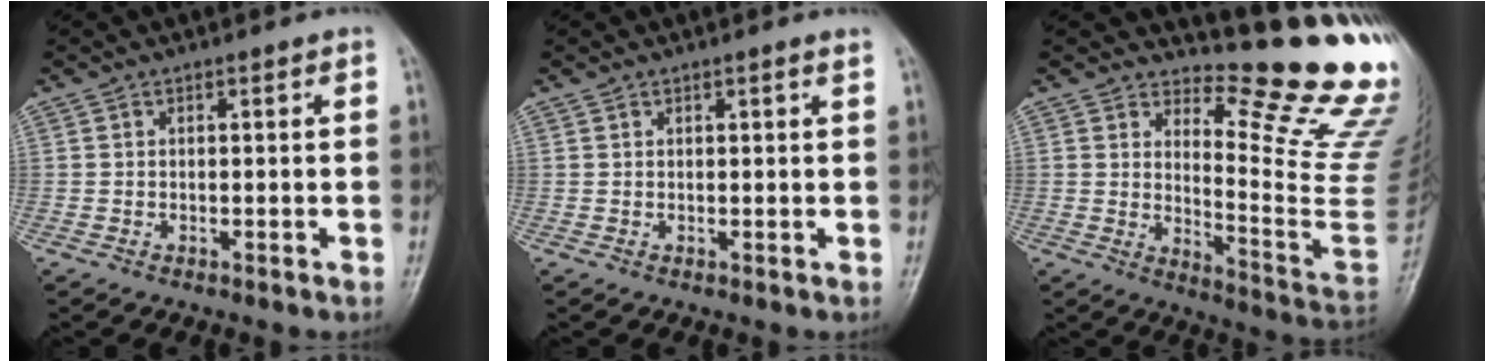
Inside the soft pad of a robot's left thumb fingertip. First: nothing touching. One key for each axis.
{"total": 0.8, "fx": 0.6, "fy": 0.2, "fz": 0.5, "tx": -0.005, "ty": -0.001, "tz": 0.006}
{"total": 16.7, "fx": 13.4, "fy": 2.2, "fz": 9.7, "tx": -0.105, "ty": -0.176, "tz": 0.175}